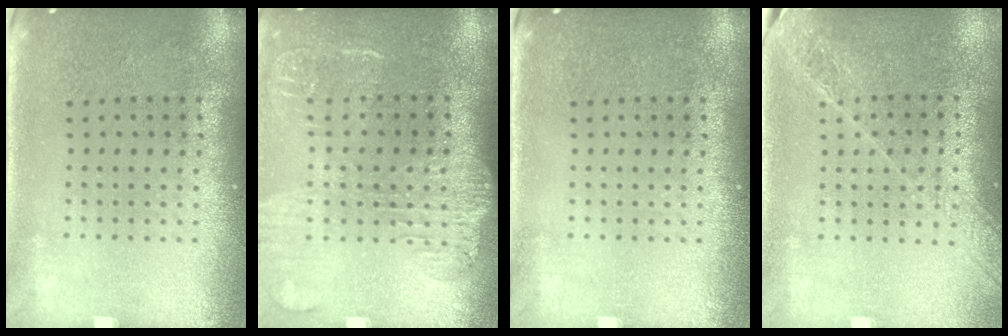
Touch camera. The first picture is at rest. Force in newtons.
{"total": 1.8, "press": 1.5, "slide": 0.9}
{"total": 0.0}
{"total": 1.6, "press": 1.5, "slide": 0.6}